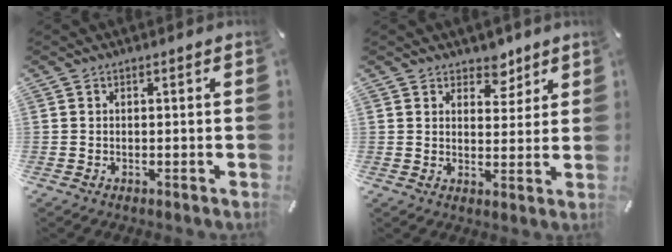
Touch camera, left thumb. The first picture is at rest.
{"total": 5.8, "force": [4.2, 3.9, 0.8], "torque": [0.012, -0.032, 0.068]}